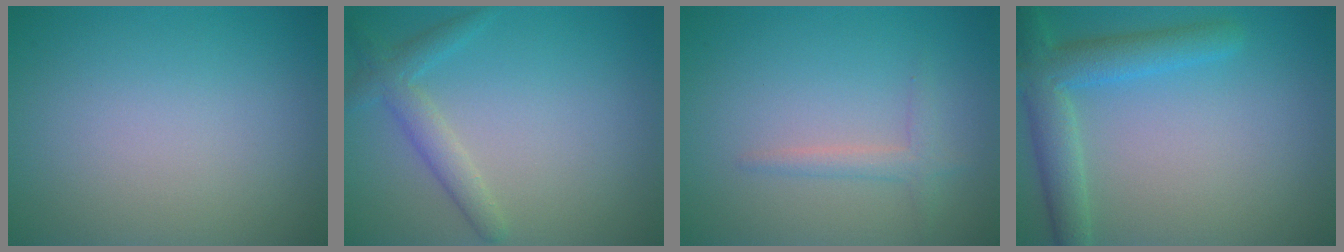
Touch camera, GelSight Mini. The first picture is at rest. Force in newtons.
{"total": 2.5, "press": 2.5, "slide": 0.1}
{"total": 1.6, "press": 1.6, "slide": 0.1}
{"total": 4.6, "press": 4.6, "slide": 0.2}